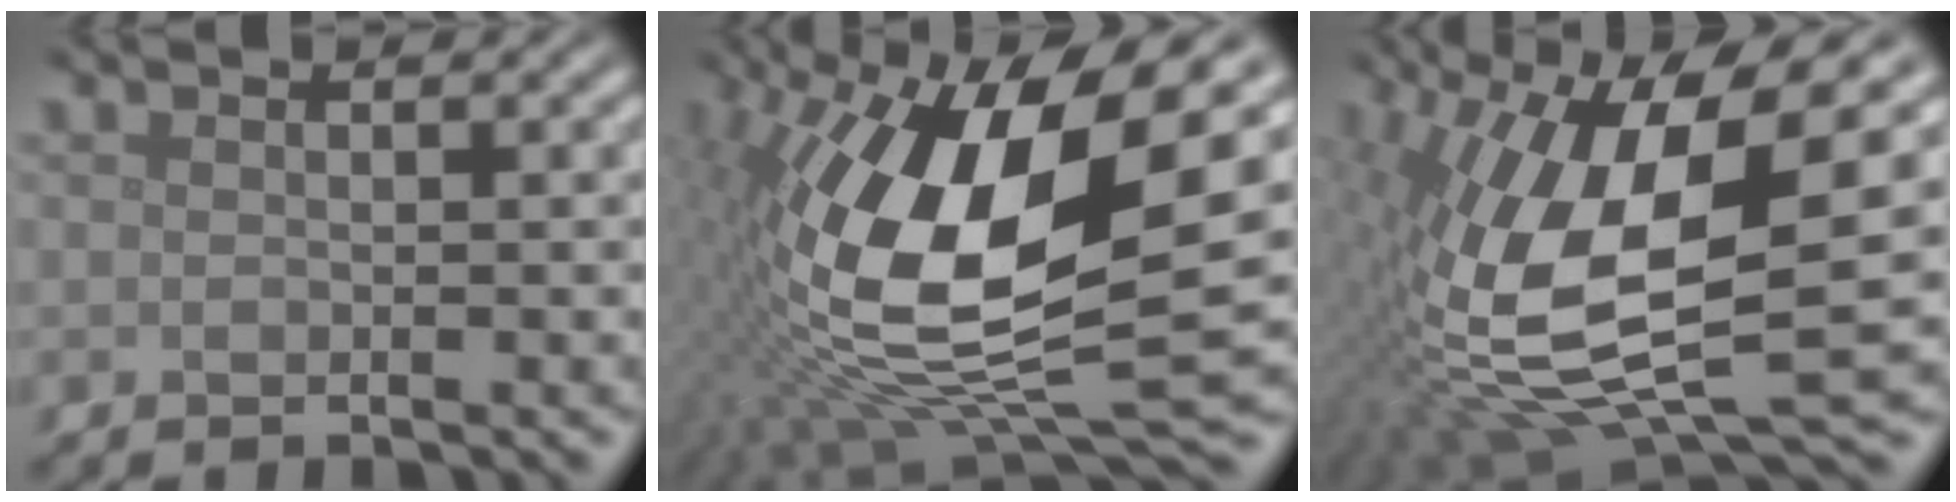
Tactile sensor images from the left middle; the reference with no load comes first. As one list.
[{"total": 15.7, "force": [1.4, 6.2, 14.3], "torque": [-0.281, -0.013, 0.019]}, {"total": 14.7, "force": [0.6, 6.4, 13.3], "torque": [-0.279, -0.018, 0.008]}]